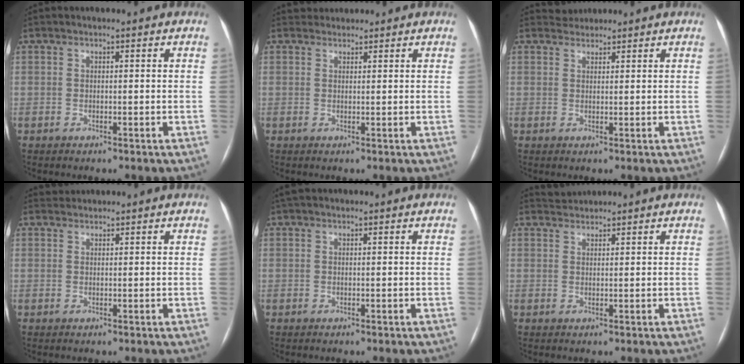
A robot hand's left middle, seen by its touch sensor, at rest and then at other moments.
{"total": 1.7, "force": [1.6, 0.6, -0.4], "torque": [0.005, 0.015, 0.026]}
{"total": 1.8, "force": [1.7, 0.5, -0.5], "torque": [0.005, 0.012, 0.029]}
{"total": 1.0, "force": [0.9, 0.1, -0.4], "torque": [-0.002, 0.011, 0.019]}
{"total": 1.7, "force": [1.3, 0.7, 0.8], "torque": [-0.017, 0.029, 0.022]}
{"total": 1.5, "force": [1.4, 0.0, -0.4], "torque": [-0.002, 0.011, 0.031]}